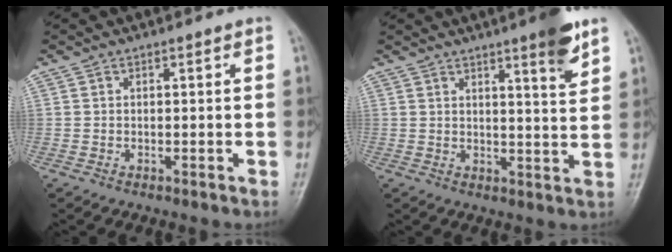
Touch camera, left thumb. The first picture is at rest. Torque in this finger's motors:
{"motor_torque": [1.33, 0.59, 0.67, -0.76, 0.18]}